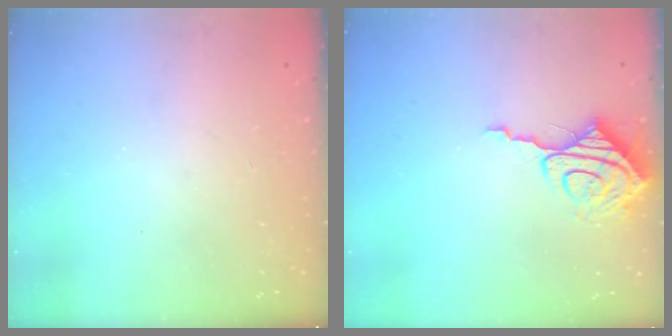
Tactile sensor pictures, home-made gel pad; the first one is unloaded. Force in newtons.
{"total": 11.0, "press": 11.0, "slide": 1.2}